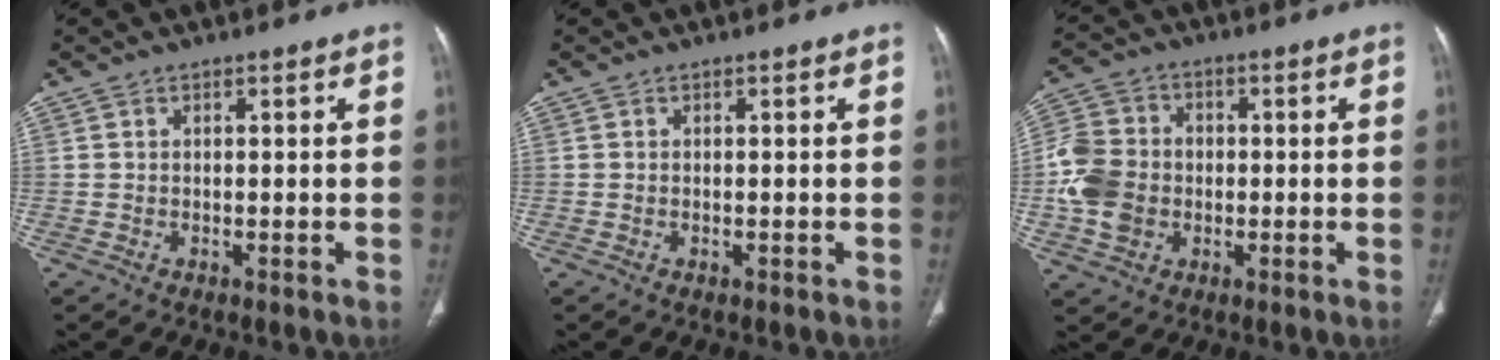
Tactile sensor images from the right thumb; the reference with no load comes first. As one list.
[{"total": 0.0}, {"total": 10.8, "force": [-1.4, 9.0, 5.8], "torque": [-0.106, 0.020, -0.028]}]